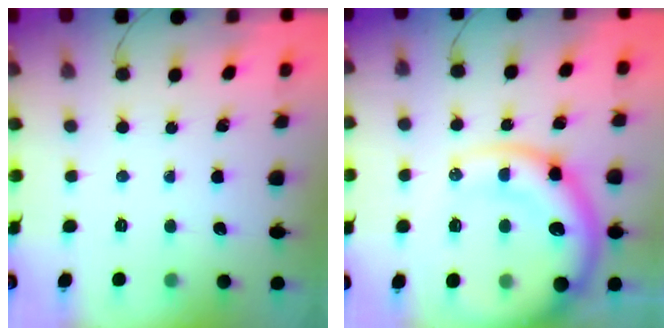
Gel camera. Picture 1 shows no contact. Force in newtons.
{"total": 20.8, "press": 20.3, "slide": 4.3}